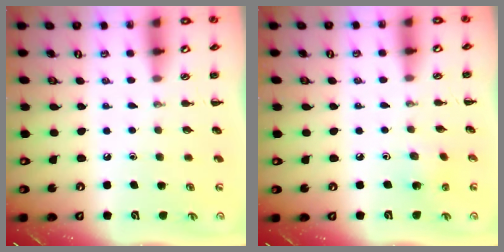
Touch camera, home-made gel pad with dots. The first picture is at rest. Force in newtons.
{"total": 2.1, "press": 2.0, "slide": 0.7}